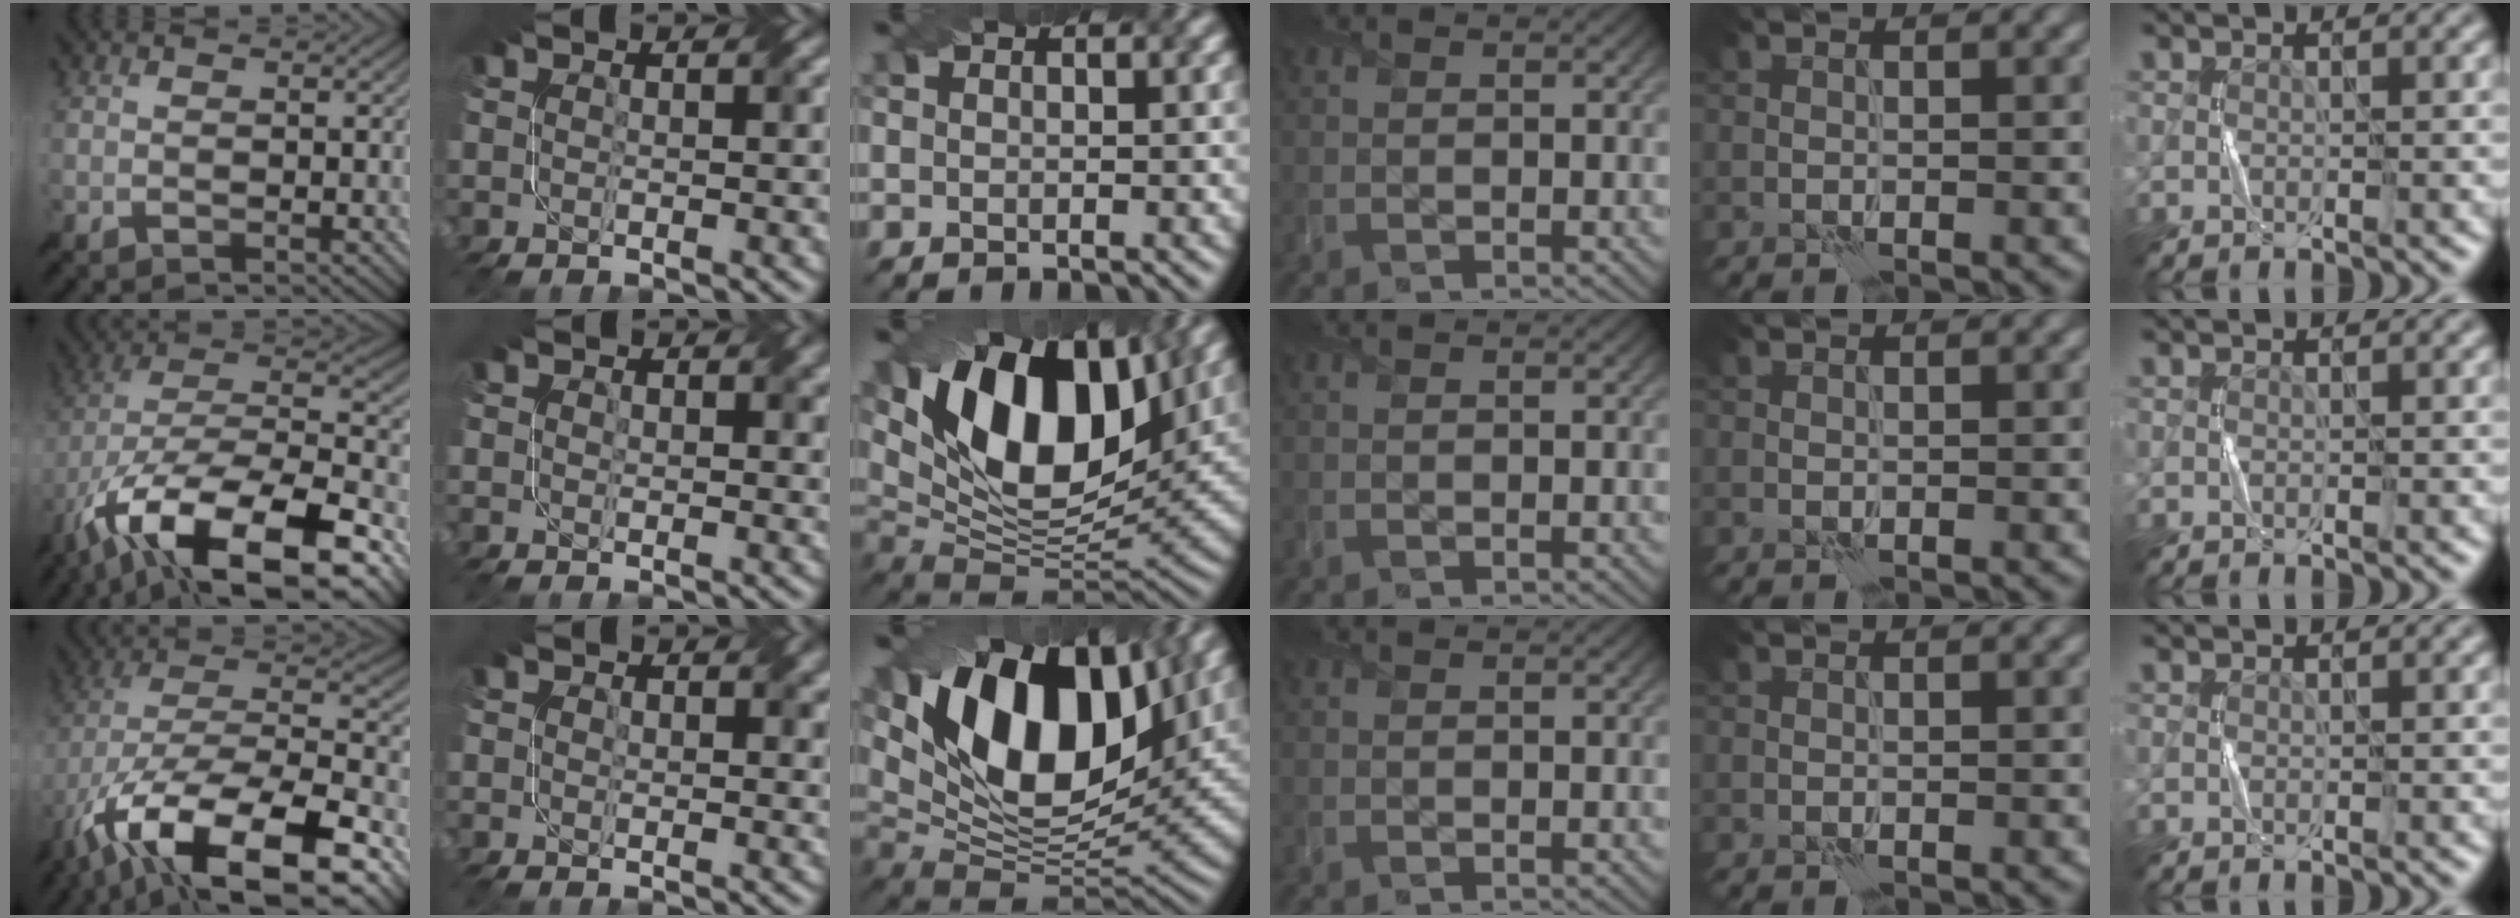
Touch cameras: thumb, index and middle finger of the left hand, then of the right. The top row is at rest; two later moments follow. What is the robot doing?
{"motion": "twist", "object": "screw"}